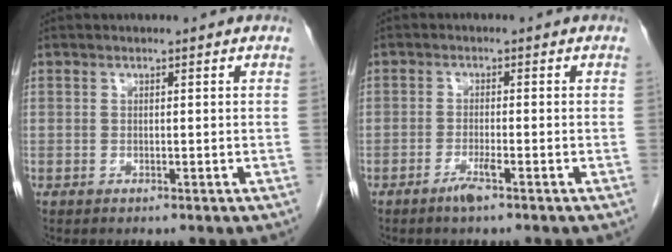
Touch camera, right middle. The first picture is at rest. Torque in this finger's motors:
{"motor_torque": [-0.13, -0.07, 0.04, 0.03]}